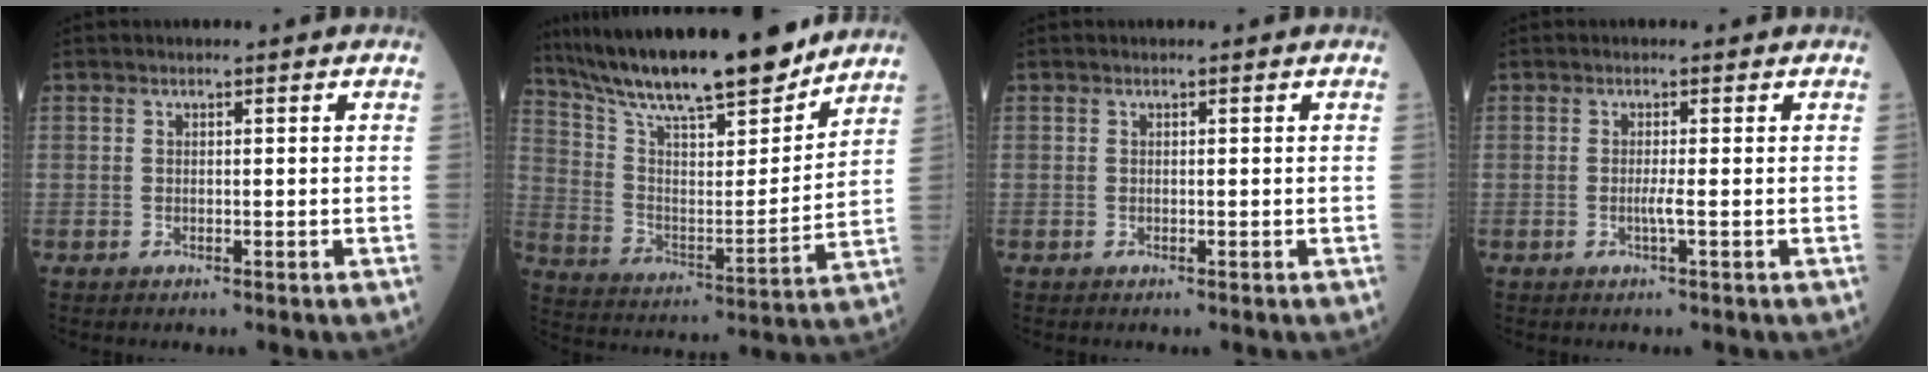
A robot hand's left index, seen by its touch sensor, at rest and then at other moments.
{"total": 22.0, "force": [19.0, 2.5, 10.8], "torque": [-0.194, -0.002, 0.314]}
{"total": 0.0}
{"total": 1.3, "force": [-0.3, -0.4, 1.2], "torque": [-0.025, -0.001, -0.008]}